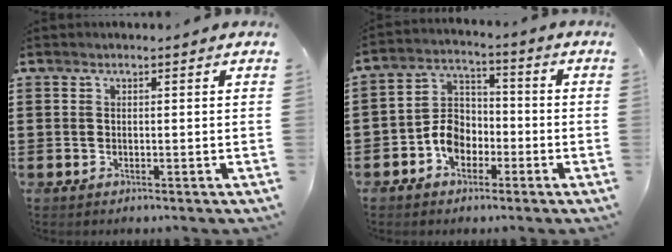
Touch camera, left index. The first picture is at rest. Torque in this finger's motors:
{"motor_torque": [0.98, 0.44, 0.29, 0.08]}